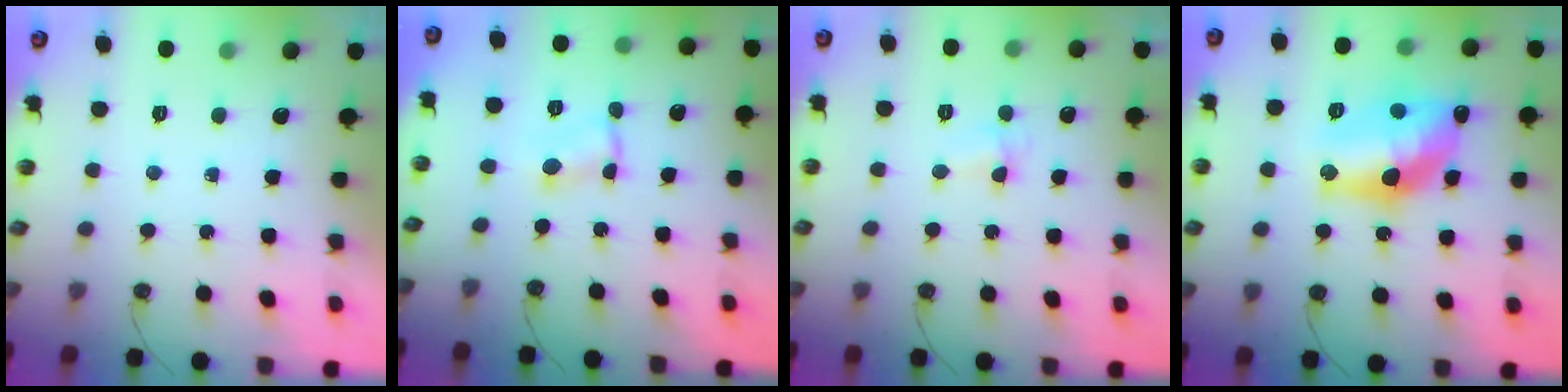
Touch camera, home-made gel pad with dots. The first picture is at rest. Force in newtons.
{"total": 1.0, "press": 1.0, "slide": 0.2}
{"total": 2.9, "press": 2.7, "slide": 1.0}
{"total": 14.9, "press": 14.9, "slide": 1.1}